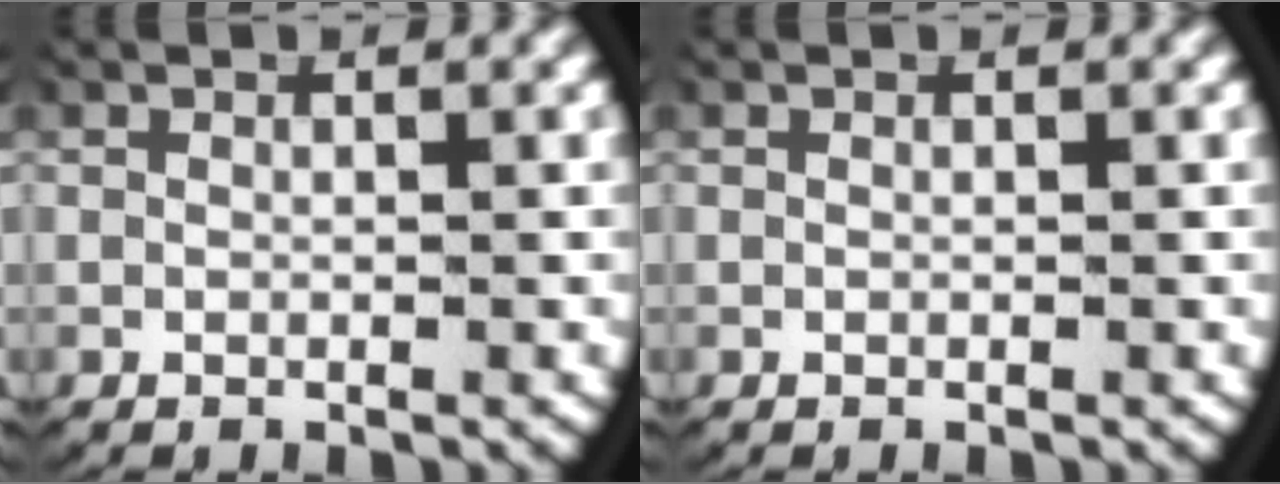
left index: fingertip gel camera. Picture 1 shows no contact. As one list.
[{"total": 0.0}]